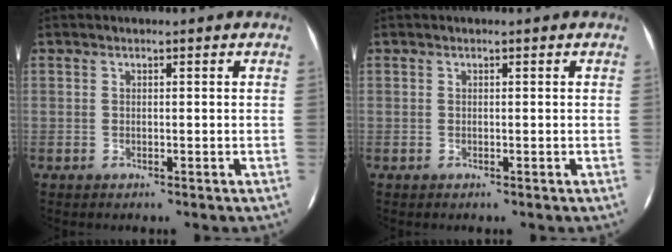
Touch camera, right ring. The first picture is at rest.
{"total": 0.0}